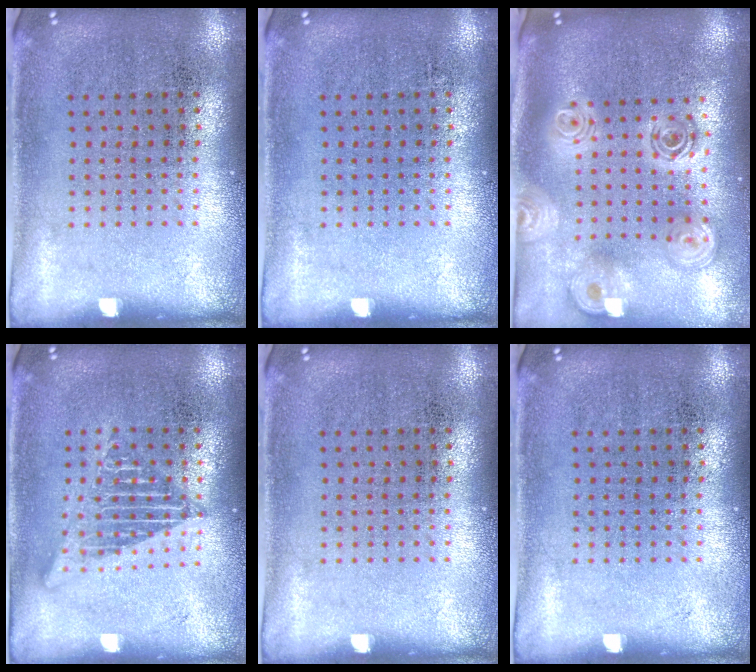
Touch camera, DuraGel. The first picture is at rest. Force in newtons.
{"total": 0.0}
{"total": 2.5, "press": 1.9, "slide": 1.6}
{"total": 1.7, "press": 1.7, "slide": 0.2}
{"total": 0.0}
{"total": 0.0}